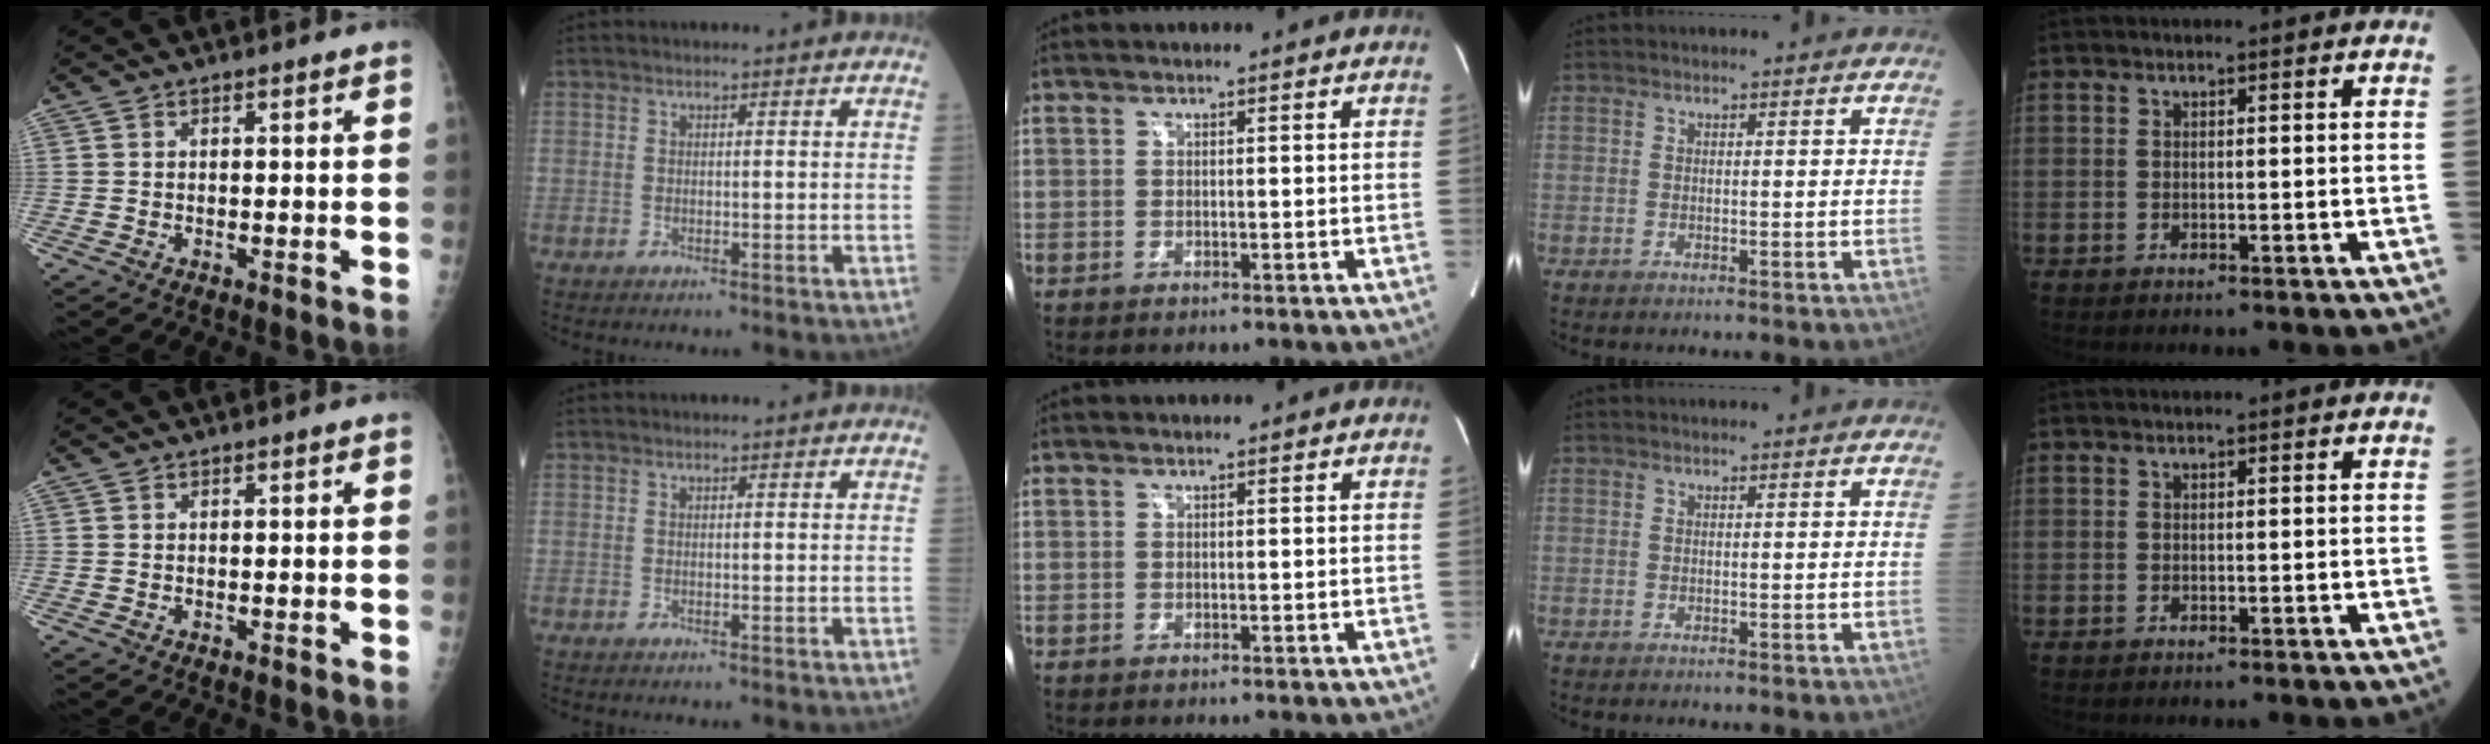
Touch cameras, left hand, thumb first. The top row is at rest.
{}